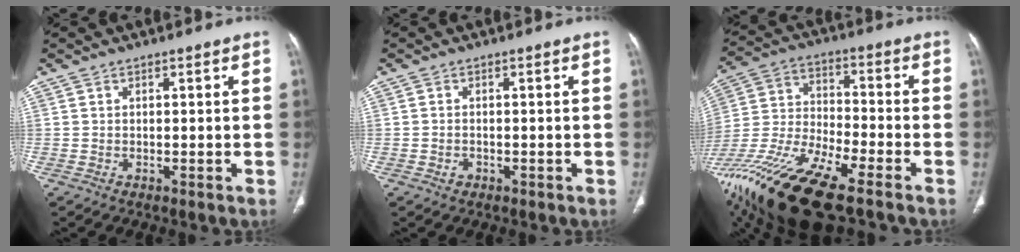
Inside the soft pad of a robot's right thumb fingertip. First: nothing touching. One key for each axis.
{"total": 1.3, "fx": -0.5, "fy": 1.0, "fz": 0.6, "tx": -0.009, "ty": 0.006, "tz": -0.007}
{"total": 25.3, "fx": -16.6, "fy": 7.3, "fz": 17.7, "tx": -0.408, "ty": -0.009, "tz": -0.305}